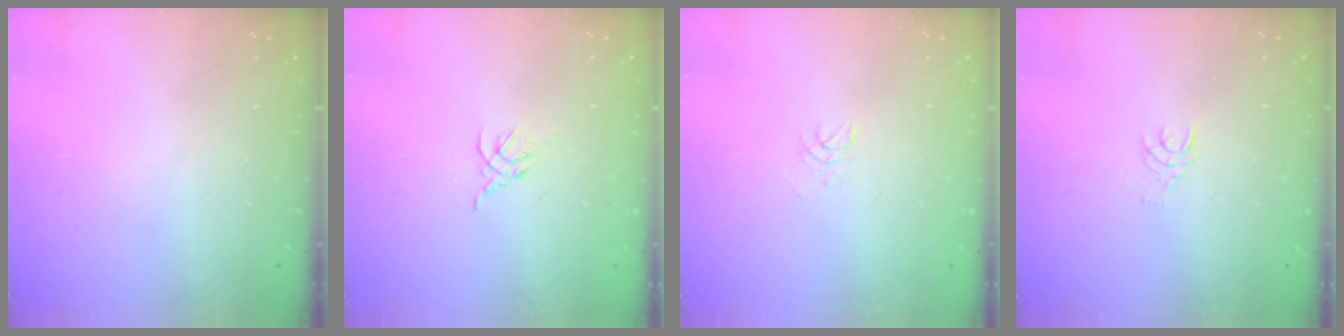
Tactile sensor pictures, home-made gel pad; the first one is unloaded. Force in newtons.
{"total": 2.7, "press": 2.6, "slide": 0.7}
{"total": 1.7, "press": 1.7, "slide": 0.2}
{"total": 3.6, "press": 3.6, "slide": 0.3}